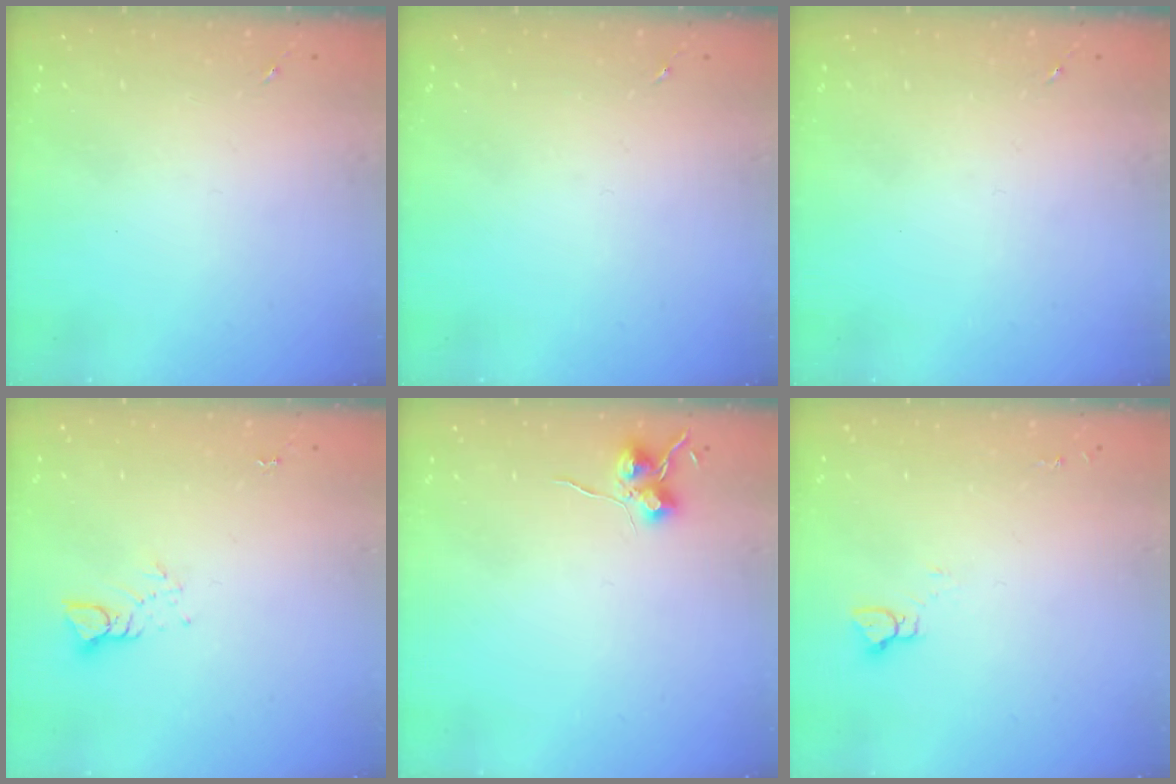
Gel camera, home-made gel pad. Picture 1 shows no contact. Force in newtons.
{"total": 0.0}
{"total": 0.0}
{"total": 3.8, "press": 3.8, "slide": 0.2}
{"total": 6.9, "press": 6.9, "slide": 0.6}
{"total": 3.6, "press": 3.6, "slide": 0.3}